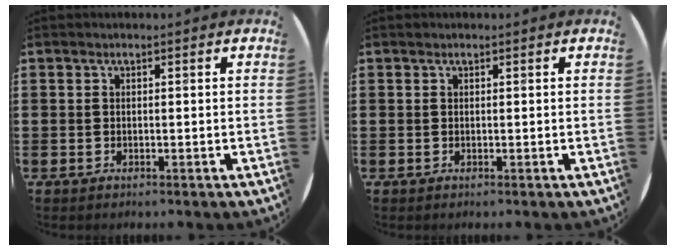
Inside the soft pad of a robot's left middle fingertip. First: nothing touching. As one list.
[{"total": 0.0}]